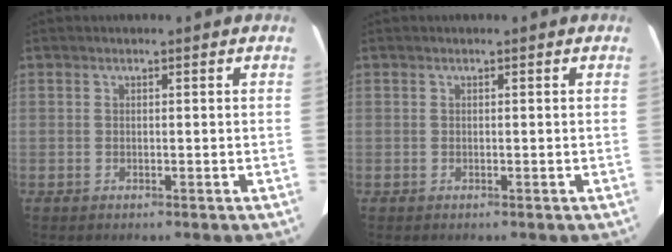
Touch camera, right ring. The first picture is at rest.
{"total": 0.0}